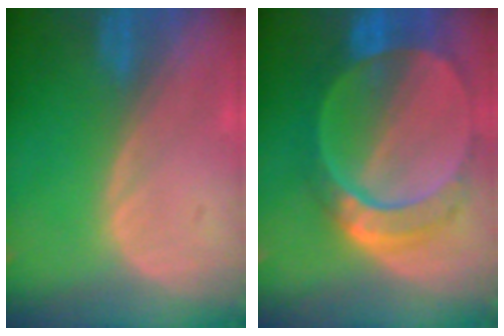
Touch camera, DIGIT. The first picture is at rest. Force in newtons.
{"total": 9.6, "press": 8.3, "slide": 4.8}